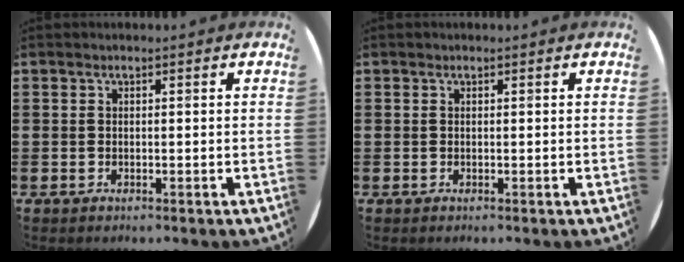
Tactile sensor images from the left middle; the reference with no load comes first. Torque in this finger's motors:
{"motor_torque": [0.12, -0.08, -0.04, 0.01]}